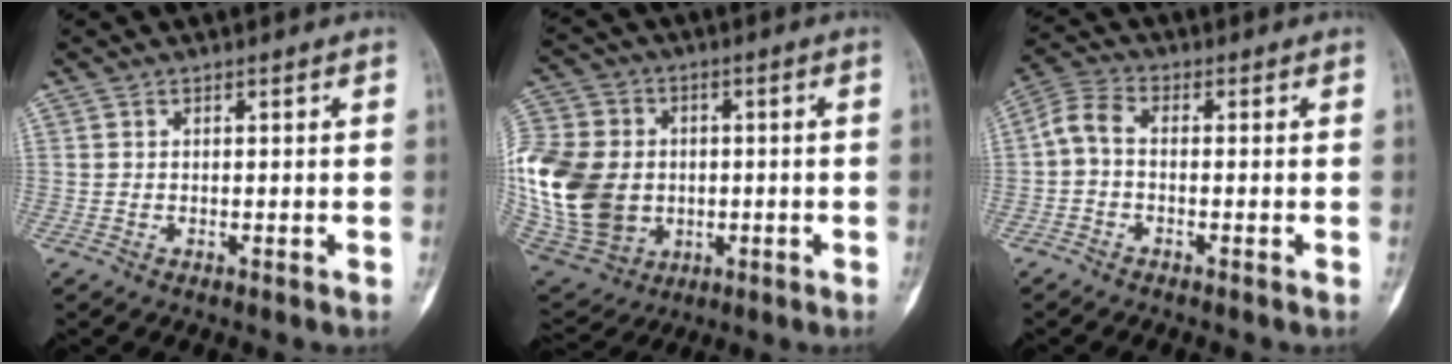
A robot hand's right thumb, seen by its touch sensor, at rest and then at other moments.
{"total": 26.3, "force": [-1.7, 20.7, 16.1], "torque": [-0.374, 0.013, -0.010]}
{"total": 4.7, "force": [-0.8, 2.7, 3.8], "torque": [-0.080, 0.018, -0.030]}